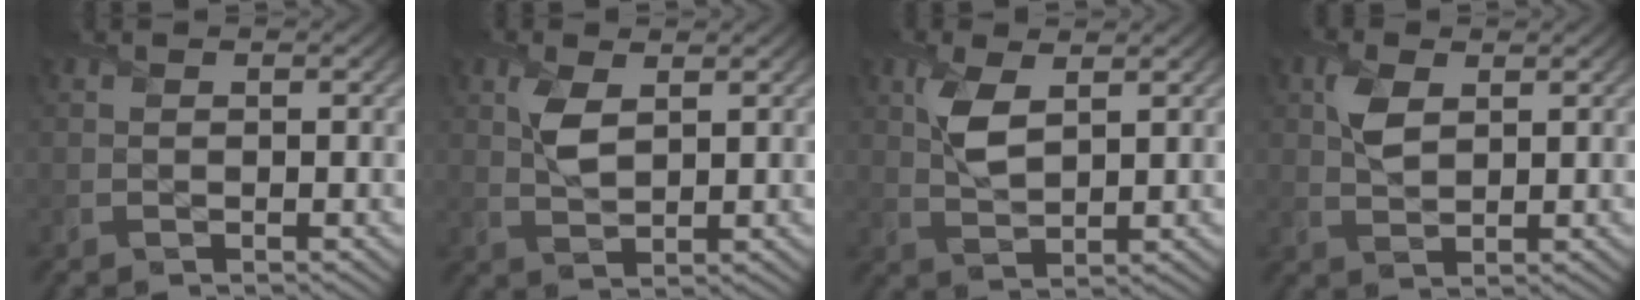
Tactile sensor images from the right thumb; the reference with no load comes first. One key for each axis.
{"total": 3.8, "fx": 1.5, "fy": 1.9, "fz": 2.9, "tx": -0.071, "ty": 0.002, "tz": 0.031}
{"total": 4.8, "fx": 1.9, "fy": 2.2, "fz": 3.7, "tx": -0.094, "ty": 0.002, "tz": 0.040}
{"total": 3.7, "fx": 1.4, "fy": 2.2, "fz": 2.7, "tx": -0.066, "ty": 0.004, "tz": 0.026}